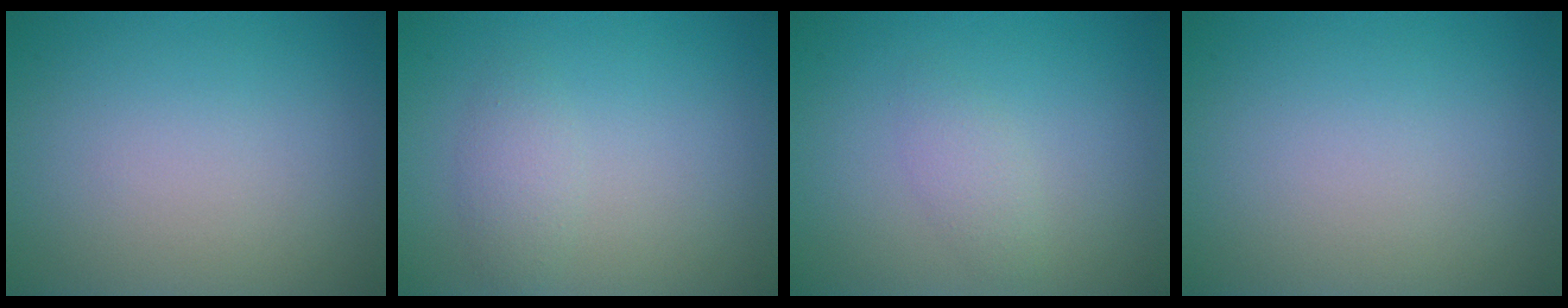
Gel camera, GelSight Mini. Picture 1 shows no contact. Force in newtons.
{"total": 1.6, "press": 1.6, "slide": 0.1}
{"total": 1.4, "press": 1.4, "slide": 0.0}
{"total": 0.0}